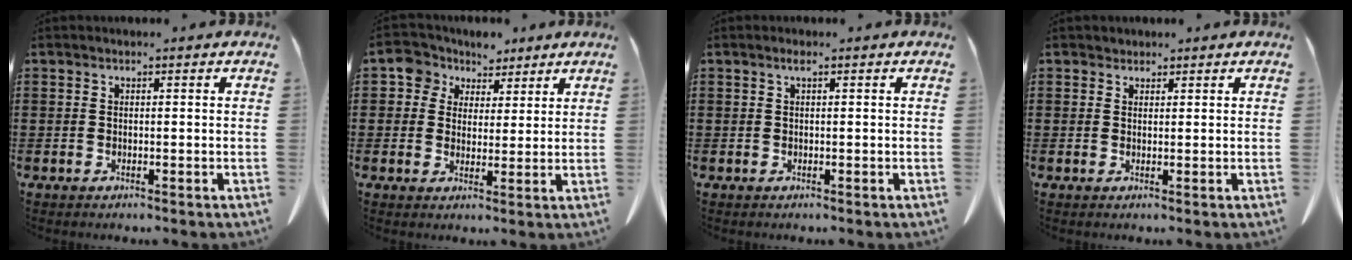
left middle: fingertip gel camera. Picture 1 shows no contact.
{"total": 5.5, "force": [3.4, 4.3, 0.7], "torque": [-0.046, 0.001, 0.060]}
{"total": 0.8, "force": [0.3, 0.1, 0.8], "torque": [-0.016, 0.001, 0.006]}
{"total": 1.2, "force": [1.0, 0.6, 0.0], "torque": [-0.004, 0.003, 0.020]}